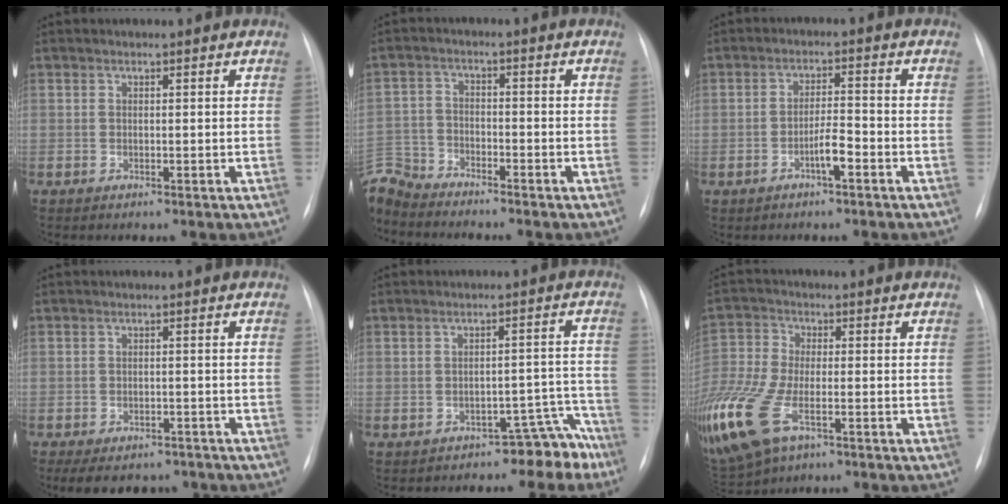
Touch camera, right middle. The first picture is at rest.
{"total": 8.8, "force": [-8.5, 2.0, 0.9], "torque": [-0.025, 0.004, -0.160]}
{"total": 3.3, "force": [-1.8, 0.4, 2.8], "torque": [-0.053, 0.007, -0.033]}
{"total": 9.6, "force": [-7.6, 4.8, 3.4], "torque": [-0.054, 0.001, -0.095]}
{"total": 5.1, "force": [-4.3, 2.2, 1.4], "torque": [0.007, 0.053, -0.052]}
{"total": 21.1, "force": [-9.6, 11.0, 15.2], "torque": [-0.433, -0.032, -0.175]}